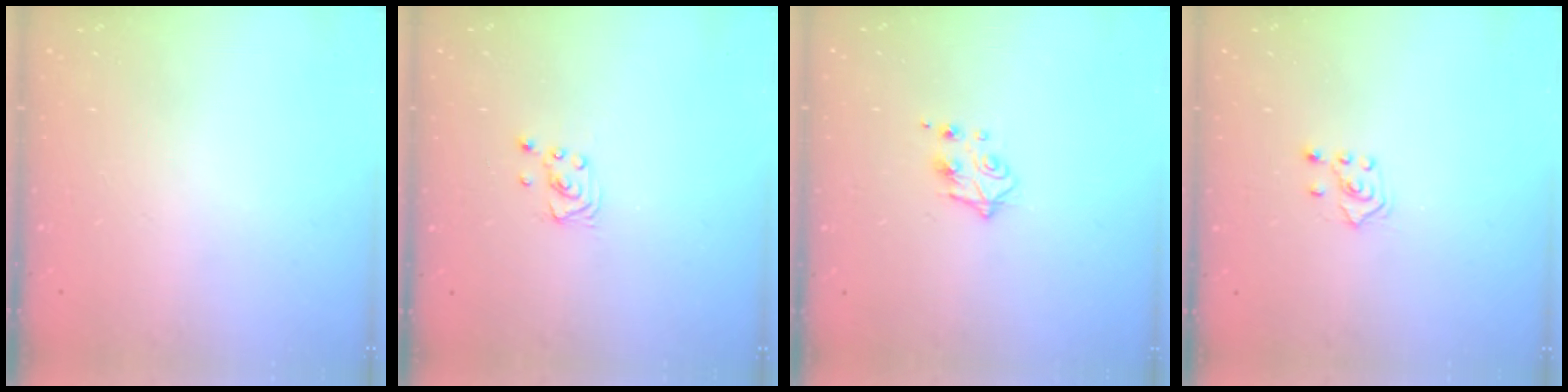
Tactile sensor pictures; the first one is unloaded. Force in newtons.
{"total": 2.3, "press": 2.3, "slide": 0.2}
{"total": 4.5, "press": 4.4, "slide": 0.9}
{"total": 4.0, "press": 3.9, "slide": 1.0}